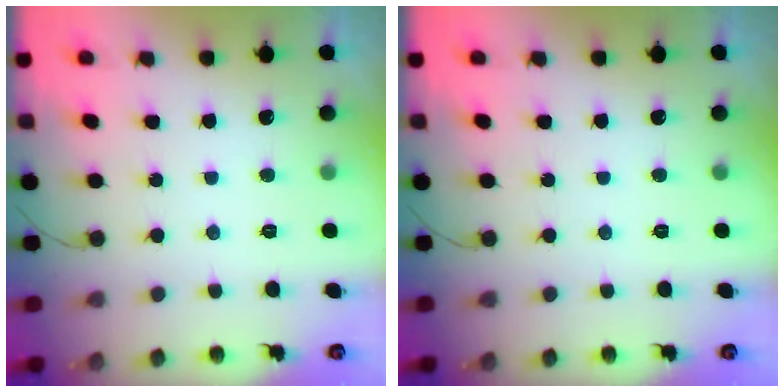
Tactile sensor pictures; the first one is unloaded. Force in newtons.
{"total": 0.0}